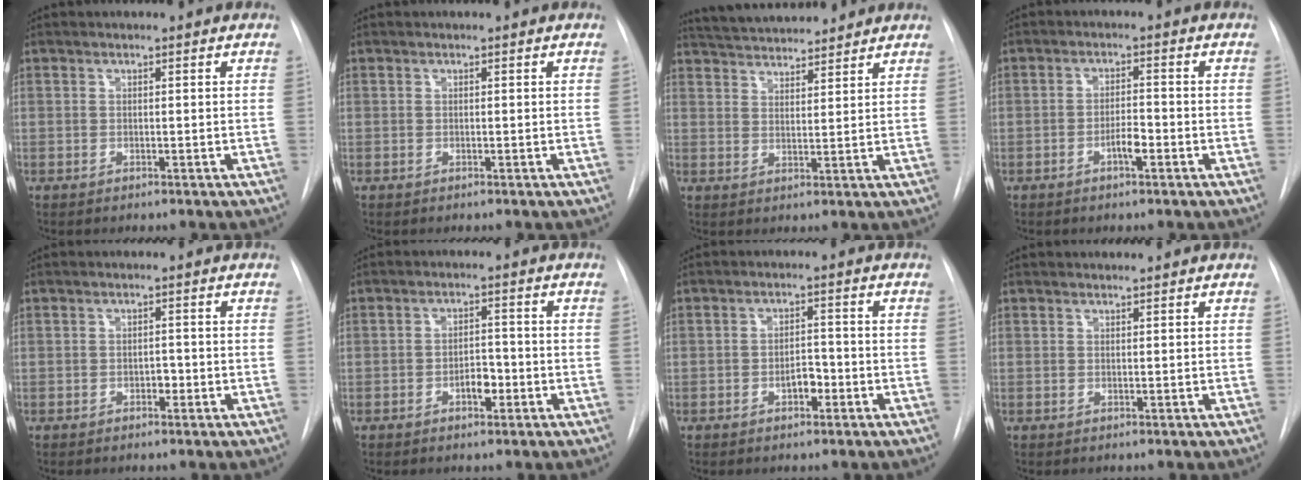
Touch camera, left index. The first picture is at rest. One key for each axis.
{"total": 0.0}
{"total": 11.2, "fx": 10.5, "fy": 1.9, "fz": 3.3, "tx": -0.056, "ty": 0.023, "tz": 0.163}
{"total": 2.9, "fx": -1.4, "fy": 0.6, "fz": 2.4, "tx": -0.038, "ty": 0.003, "tz": -0.024}
{"total": 1.2, "fx": -0.5, "fy": 0.7, "fz": 0.8, "tx": -0.010, "ty": 0.003, "tz": -0.009}
{"total": 3.2, "fx": -1.4, "fy": 1.5, "fz": 2.4, "tx": -0.033, "ty": 0.006, "tz": -0.020}
{"total": 2.9, "fx": -1.3, "fy": 1.4, "fz": 2.1, "tx": -0.029, "ty": 0.007, "tz": -0.019}
{"total": 0.7, "fx": 0.7, "fy": -0.1, "fz": -0.1, "tx": -0.005, "ty": 0.006, "tz": 0.015}